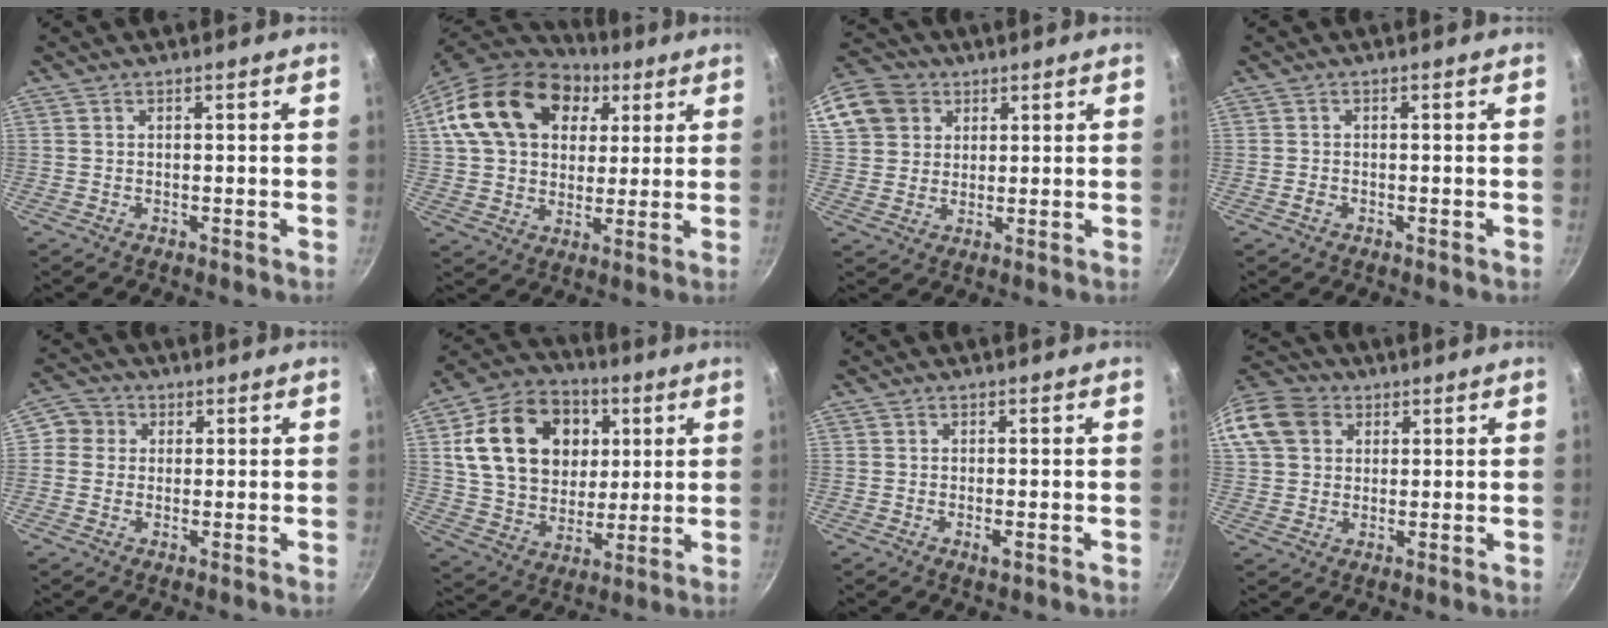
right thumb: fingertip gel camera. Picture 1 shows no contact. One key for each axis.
{"total": 22.1, "fx": 7.6, "fy": 15.9, "fz": 13.4, "tx": -0.217, "ty": 0.009, "tz": 0.125}
{"total": 15.5, "fx": 6.3, "fy": 12.7, "fz": 6.1, "tx": -0.134, "ty": 0.029, "tz": 0.118}
{"total": 1.0, "fx": -0.6, "fy": 0.7, "fz": 0.5, "tx": -0.012, "ty": 0.004, "tz": -0.014}
{"total": 4.5, "fx": 0.7, "fy": 4.3, "fz": 1.1, "tx": 0.017, "ty": 0.008, "tz": -0.003}
{"total": 22.4, "fx": 5.6, "fy": 17.0, "fz": 13.5, "tx": -0.210, "ty": 0.003, "tz": 0.098}
{"total": 1.4, "fx": -0.5, "fy": 0.3, "fz": 1.3, "tx": -0.030, "ty": -0.003, "tz": -0.011}
{"total": 14.0, "fx": 4.5, "fy": 11.3, "fz": 6.9, "tx": -0.138, "ty": 0.025, "tz": 0.071}